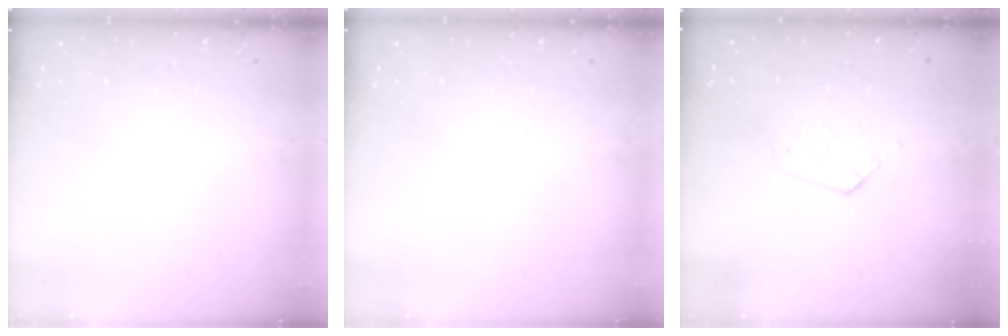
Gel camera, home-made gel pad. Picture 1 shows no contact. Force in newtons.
{"total": 0.0}
{"total": 3.1, "press": 3.1, "slide": 0.3}